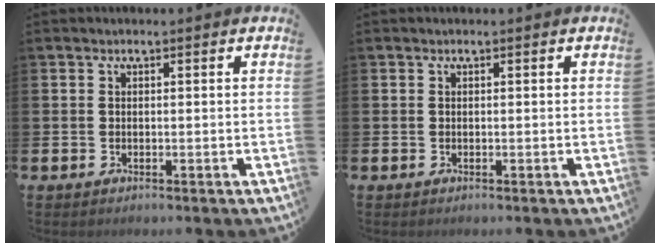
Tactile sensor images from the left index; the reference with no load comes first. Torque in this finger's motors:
{"motor_torque": [0.01, 0.01, -0.02, 0.00]}